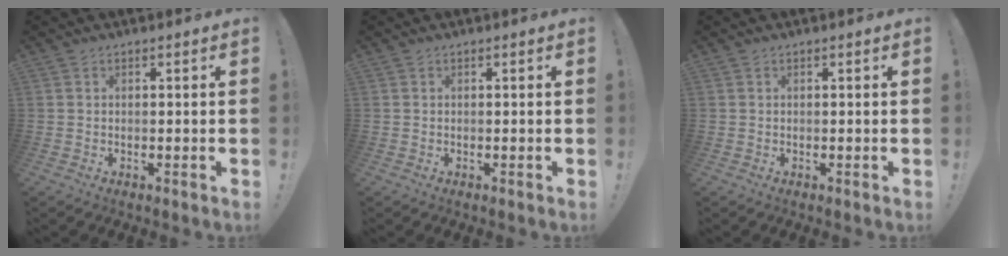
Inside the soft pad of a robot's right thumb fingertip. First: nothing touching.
{"total": 0.0}
{"total": 0.0}